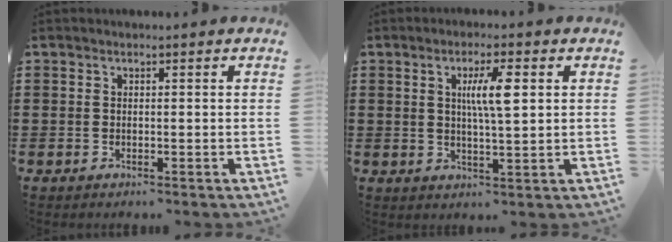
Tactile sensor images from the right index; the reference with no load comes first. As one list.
[{"total": 5.7, "force": [1.4, 1.0, 5.4], "torque": [-0.108, 0.007, 0.019]}]